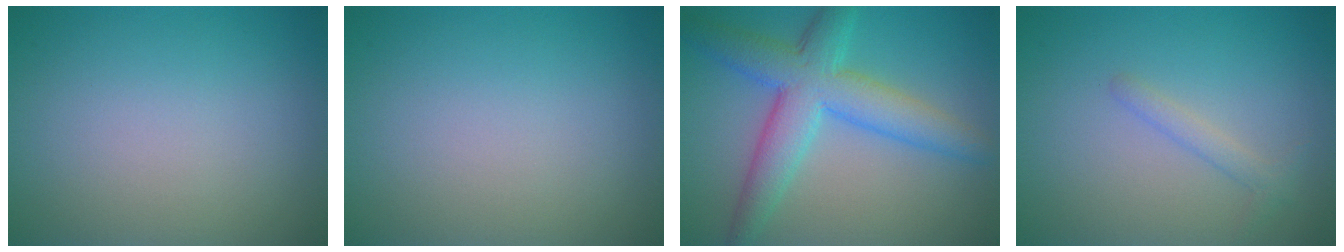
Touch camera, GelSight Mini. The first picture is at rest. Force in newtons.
{"total": 0.0}
{"total": 6.9, "press": 6.9, "slide": 0.3}
{"total": 1.3, "press": 1.3, "slide": 0.1}